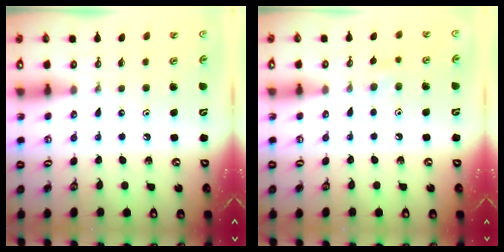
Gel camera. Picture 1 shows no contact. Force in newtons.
{"total": 5.6, "press": 5.5, "slide": 1.3}